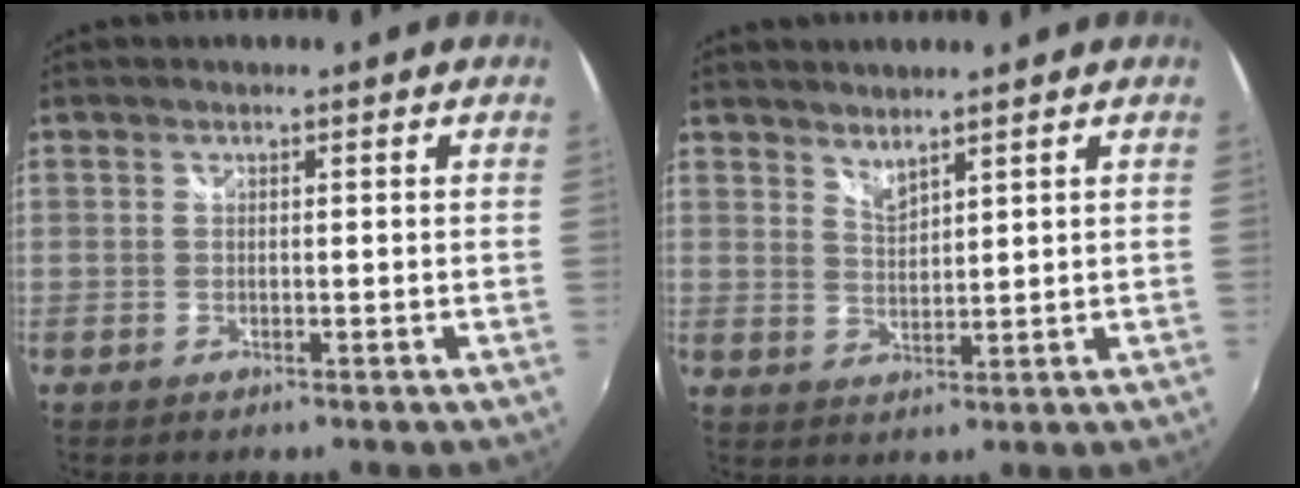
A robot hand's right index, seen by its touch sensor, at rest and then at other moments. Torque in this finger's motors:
{"motor_torque": [-0.07, 0.18, 0.03, 0.00]}